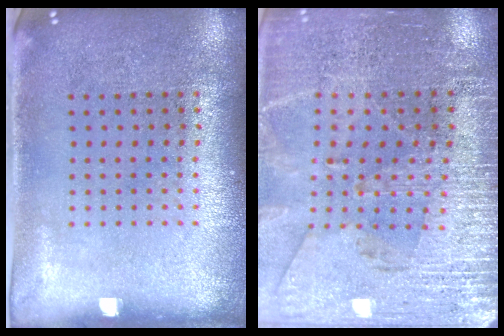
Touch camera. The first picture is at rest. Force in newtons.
{"total": 3.0, "press": 2.9, "slide": 0.6}